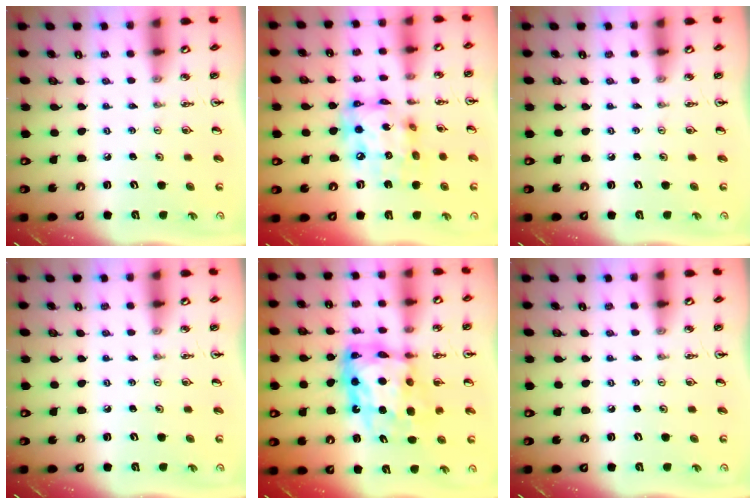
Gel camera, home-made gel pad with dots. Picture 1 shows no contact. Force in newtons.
{"total": 14.6, "press": 14.5, "slide": 1.2}
{"total": 0.0}
{"total": 0.0}
{"total": 14.2, "press": 14.1, "slide": 1.5}
{"total": 0.0}